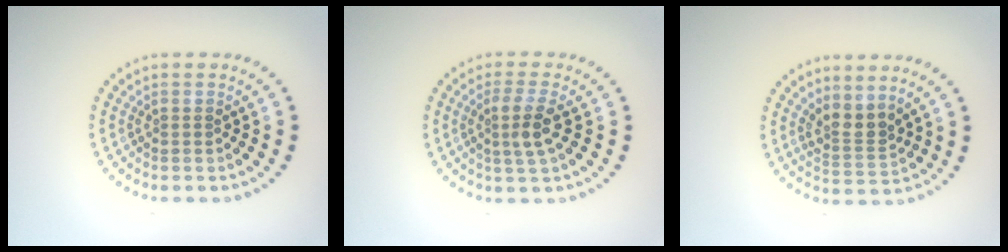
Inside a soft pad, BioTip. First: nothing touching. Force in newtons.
{"total": 2.7, "press": 2.4, "slide": 1.2}
{"total": 2.6, "press": 2.0, "slide": 1.6}